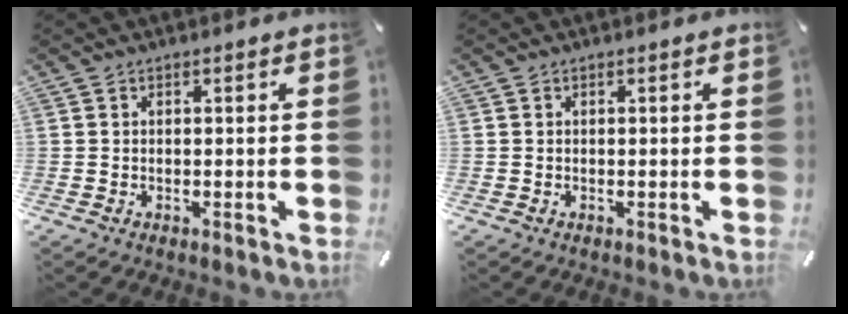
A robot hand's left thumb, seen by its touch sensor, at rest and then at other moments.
{"total": 0.0}